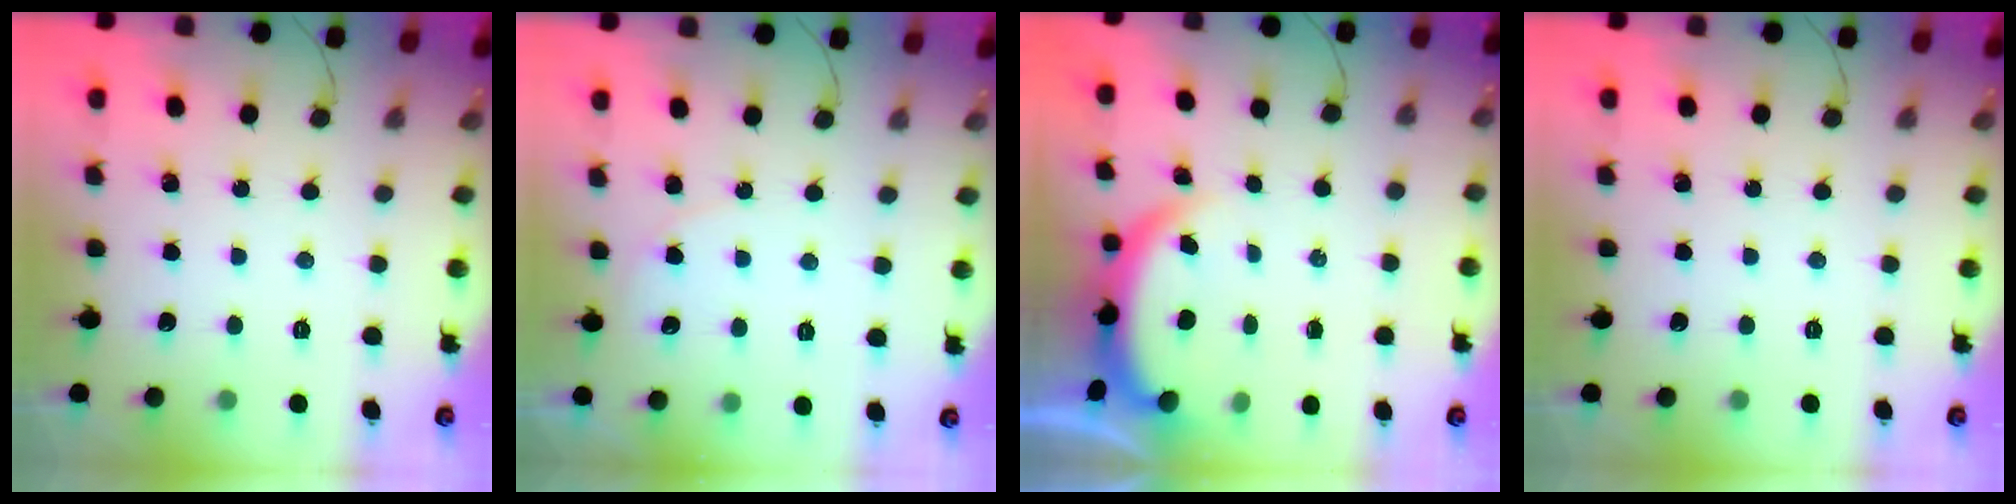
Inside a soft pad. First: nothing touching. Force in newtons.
{"total": 3.8, "press": 3.7, "slide": 0.5}
{"total": 3.8, "press": 3.8, "slide": 0.2}
{"total": 0.0}